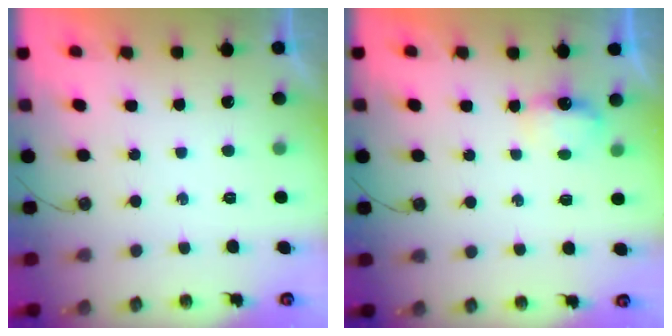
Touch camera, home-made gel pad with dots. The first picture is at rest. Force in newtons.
{"total": 5.2, "press": 5.1, "slide": 0.7}